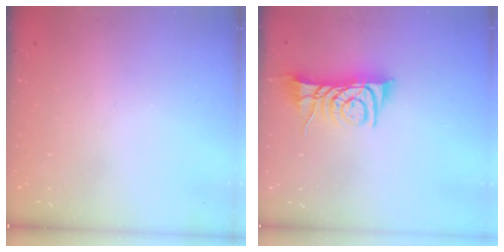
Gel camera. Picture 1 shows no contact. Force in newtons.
{"total": 10.4, "press": 10.4, "slide": 0.8}